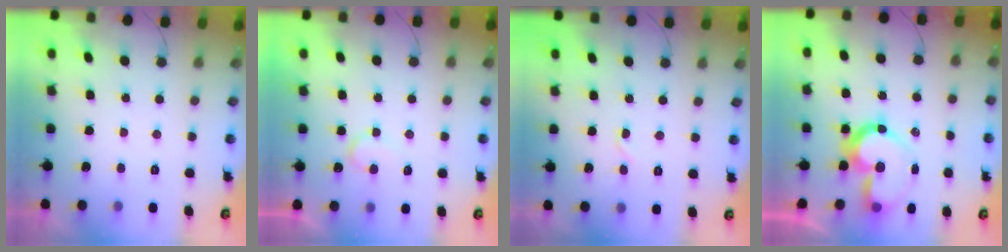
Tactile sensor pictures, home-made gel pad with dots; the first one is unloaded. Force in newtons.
{"total": 8.4, "press": 8.4, "slide": 0.7}
{"total": 2.7, "press": 2.7, "slide": 0.3}
{"total": 12.3, "press": 12.2, "slide": 2.0}